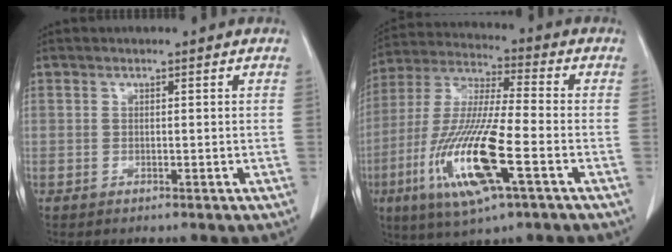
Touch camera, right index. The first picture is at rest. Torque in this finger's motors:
{"motor_torque": [1.62, -0.52, 1.05, 0.21]}